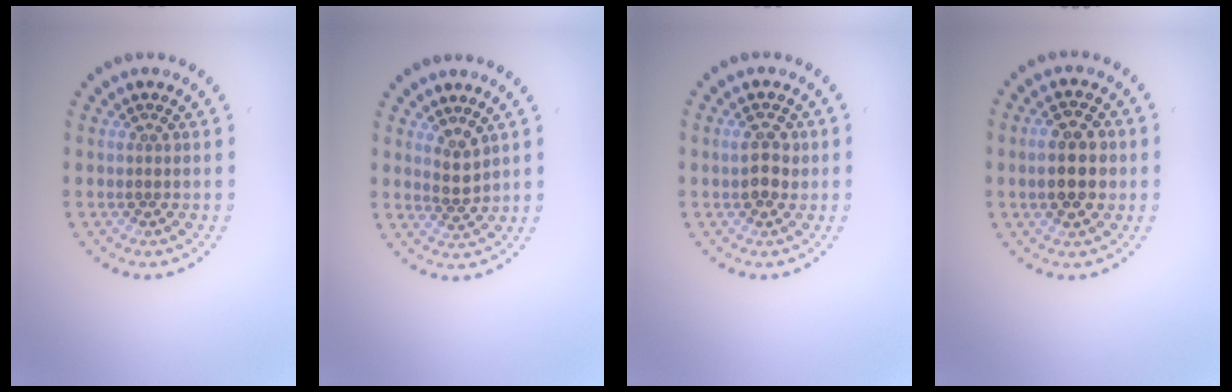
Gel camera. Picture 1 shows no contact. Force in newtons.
{"total": 1.9, "press": 1.6, "slide": 1.0}
{"total": 2.5, "press": 2.5, "slide": 0.4}
{"total": 4.6, "press": 4.6, "slide": 0.2}